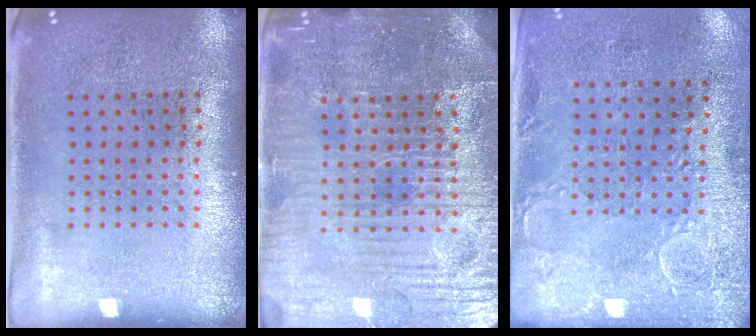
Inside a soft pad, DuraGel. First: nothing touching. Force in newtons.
{"total": 4.8, "press": 4.7, "slide": 1.2}
{"total": 2.9, "press": 2.3, "slide": 1.8}